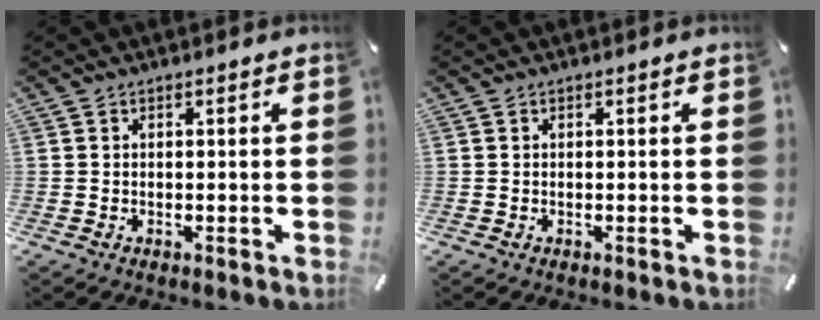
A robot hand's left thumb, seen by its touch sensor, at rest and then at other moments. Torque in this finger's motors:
{"motor_torque": [0.00, 0.00, -0.03, 0.07, 0.00]}